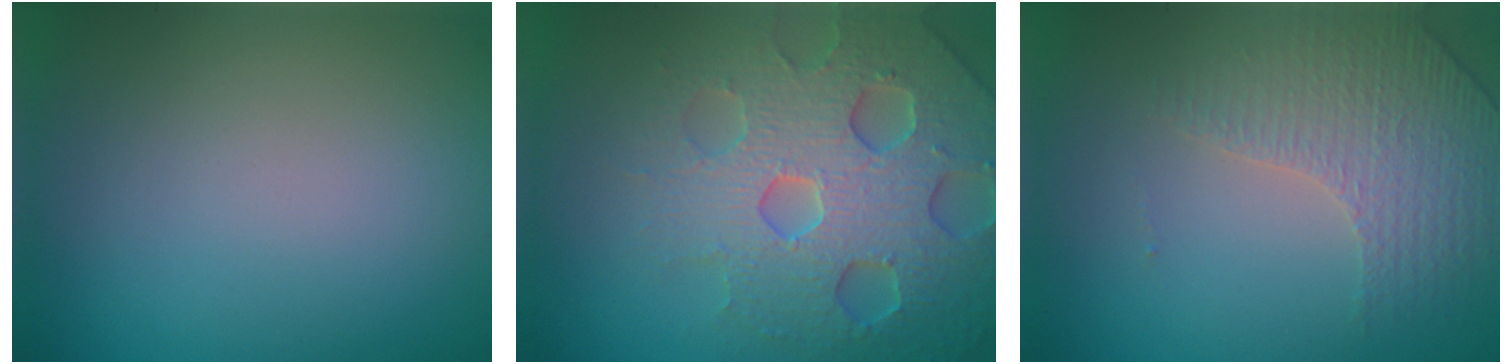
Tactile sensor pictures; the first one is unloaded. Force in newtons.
{"total": 7.3, "press": 7.1, "slide": 1.7}
{"total": 4.3, "press": 3.0, "slide": 3.1}